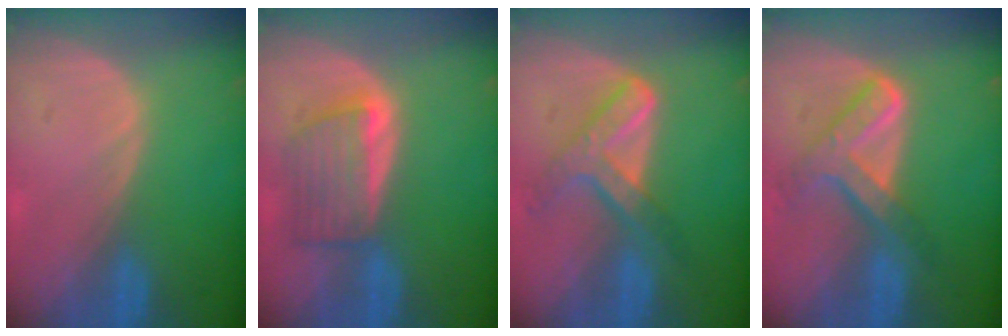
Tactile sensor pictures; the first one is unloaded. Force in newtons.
{"total": 6.0, "press": 6.0, "slide": 0.7}
{"total": 7.2, "press": 6.0, "slide": 3.8}
{"total": 7.6, "press": 6.3, "slide": 4.2}